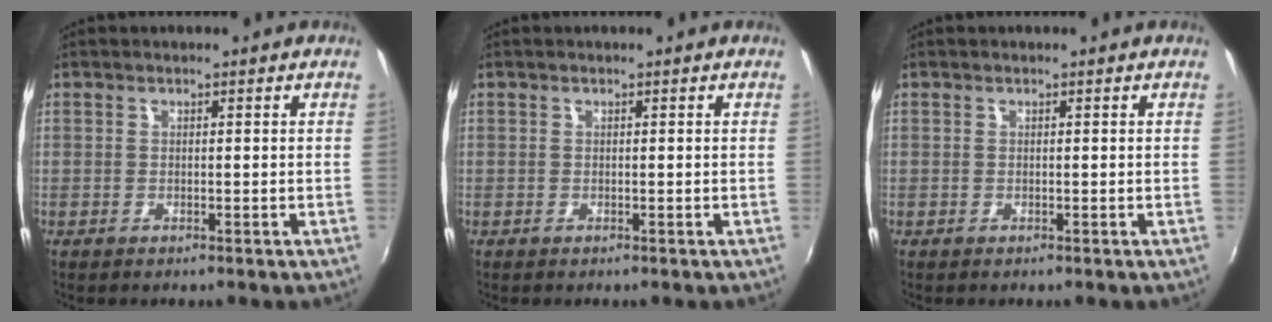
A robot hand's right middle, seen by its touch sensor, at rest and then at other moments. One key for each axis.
{"total": 0.0}
{"total": 0.0}